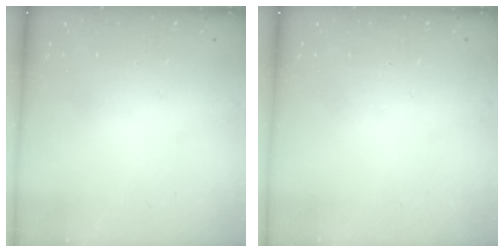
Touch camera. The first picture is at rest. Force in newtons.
{"total": 0.0}